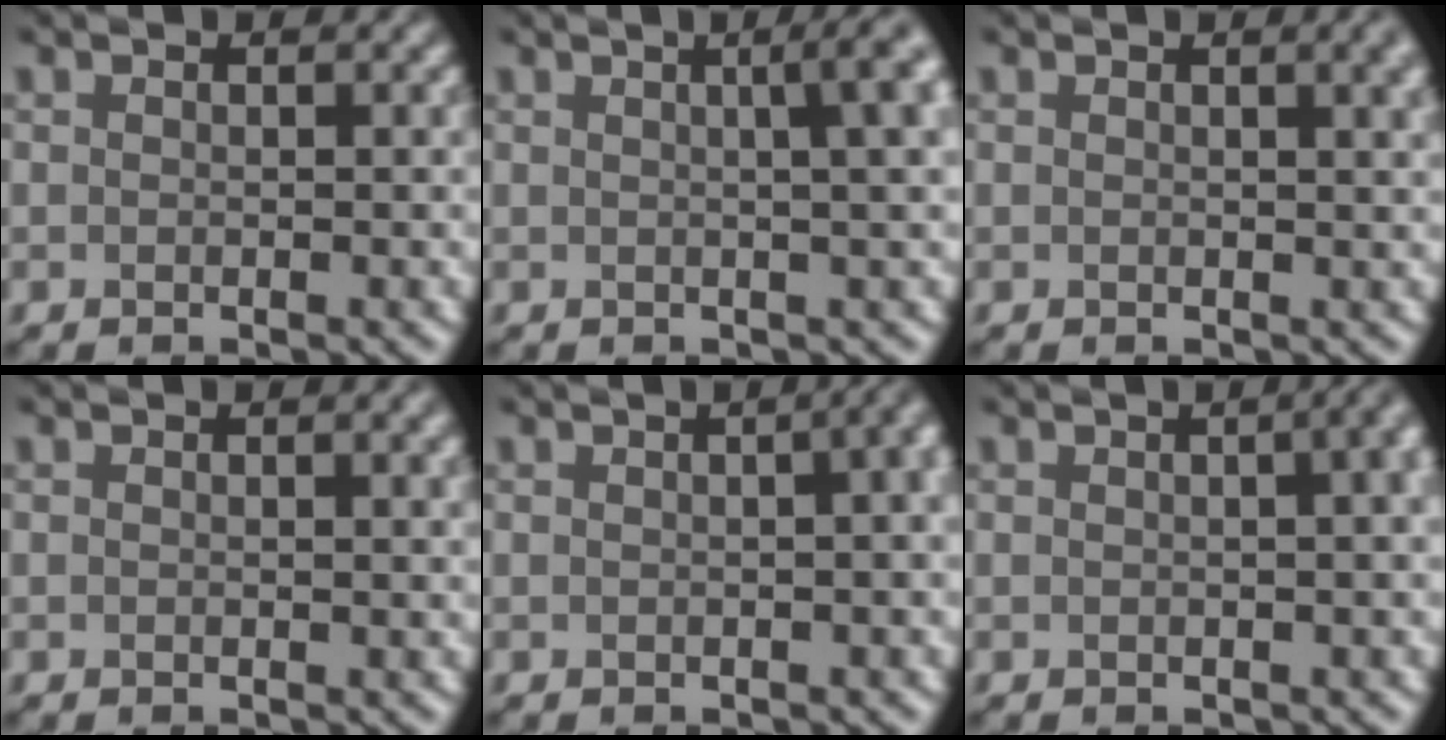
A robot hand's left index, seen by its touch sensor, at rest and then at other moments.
{"total": 7.7, "force": [2.0, 3.3, 6.7], "torque": [-0.024, 0.049, -0.003]}
{"total": 3.2, "force": [1.3, 1.2, 2.6], "torque": [-0.017, 0.006, 0.015]}
{"total": 1.2, "force": [0.5, 0.3, 1.0], "torque": [-0.010, 0.004, 0.007]}
{"total": 11.2, "force": [2.7, 6.3, 8.9], "torque": [-0.019, 0.060, -0.014]}
{"total": 8.8, "force": [2.2, 4.8, 7.0], "torque": [-0.010, 0.051, -0.016]}